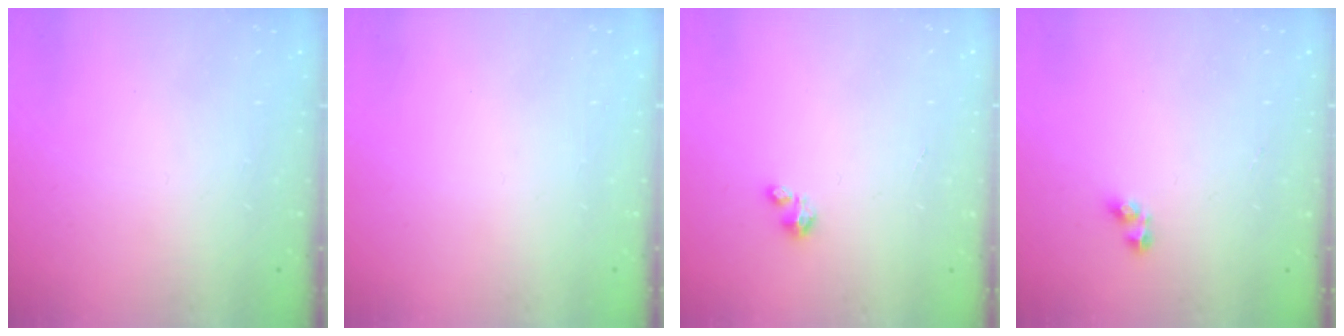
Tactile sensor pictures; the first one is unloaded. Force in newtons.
{"total": 0.0}
{"total": 1.2, "press": 1.2, "slide": 0.2}
{"total": 2.5, "press": 2.5, "slide": 0.1}